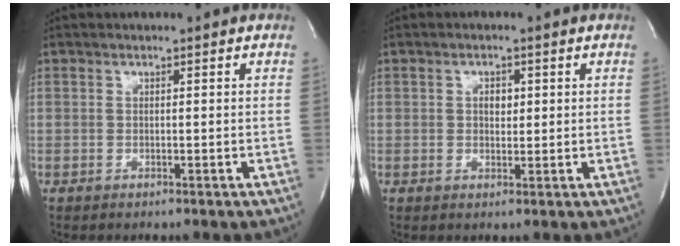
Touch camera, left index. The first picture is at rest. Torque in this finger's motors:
{"motor_torque": [0.14, 0.09, 0.01, 0.00]}